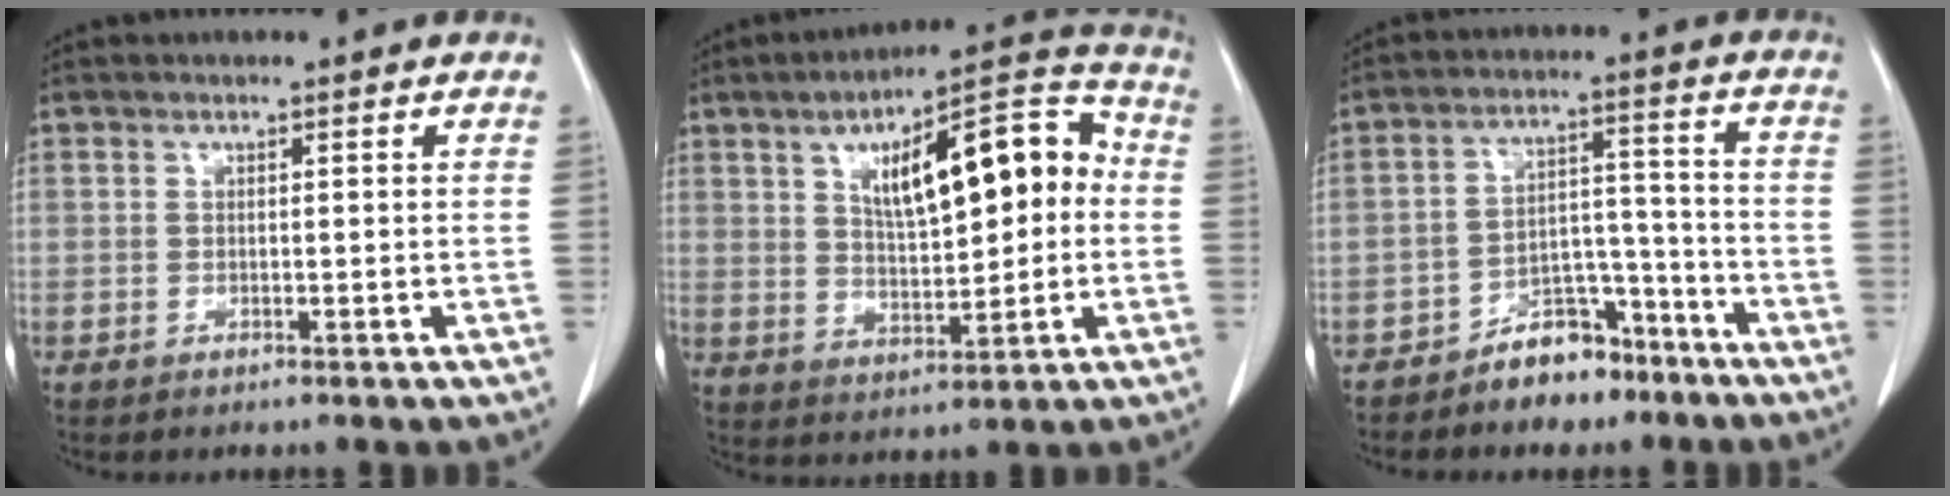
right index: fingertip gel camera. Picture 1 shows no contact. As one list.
[{"total": 16.5, "force": [3.0, 5.6, 15.2], "torque": [-0.224, 0.040, 0.051]}, {"total": 7.8, "force": [-5.9, 4.2, 3.1], "torque": [-0.043, 0.027, -0.096]}]